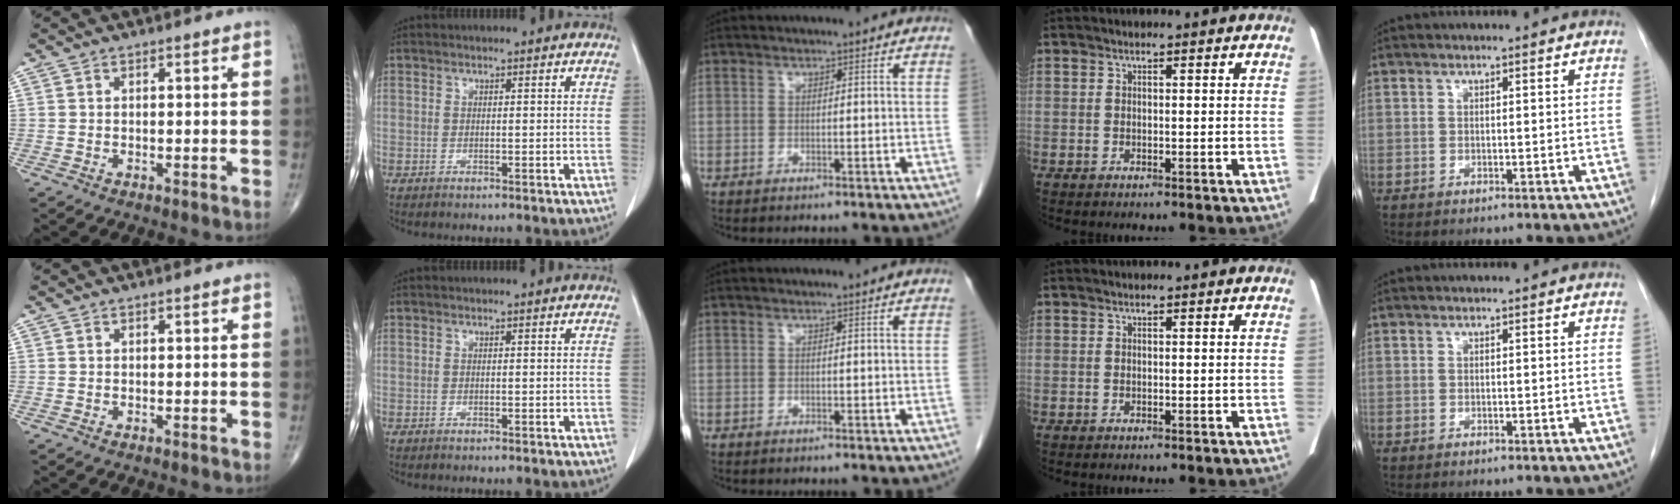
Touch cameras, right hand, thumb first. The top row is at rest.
{}